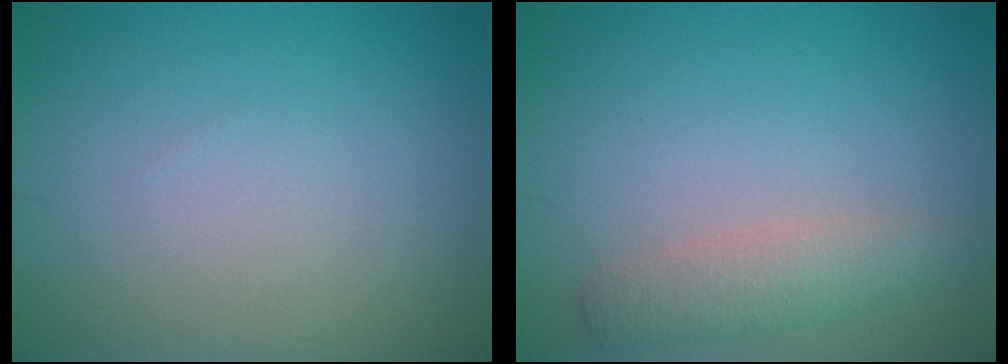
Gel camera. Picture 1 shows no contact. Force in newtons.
{"total": 2.7, "press": 2.7, "slide": 0.1}